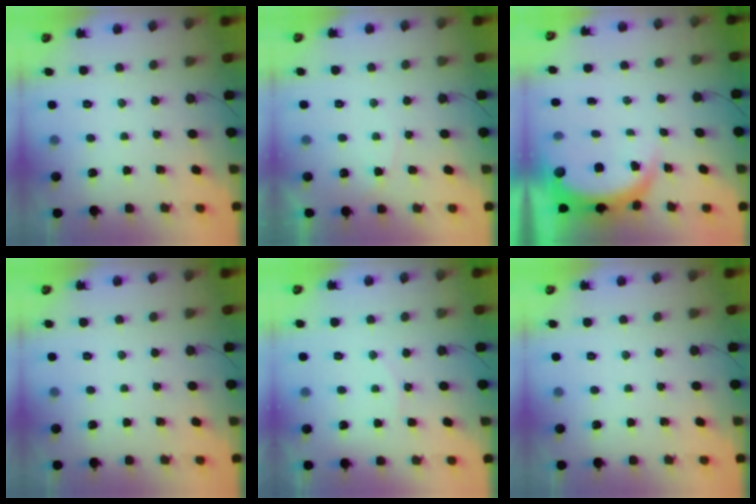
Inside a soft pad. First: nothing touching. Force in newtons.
{"total": 4.2, "press": 4.2, "slide": 0.3}
{"total": 5.6, "press": 5.6, "slide": 1.0}
{"total": 0.0}
{"total": 5.3, "press": 5.3, "slide": 0.5}
{"total": 0.0}